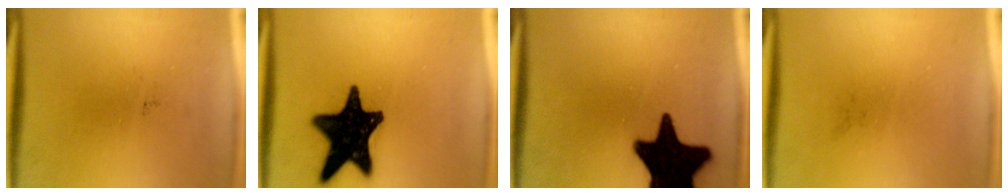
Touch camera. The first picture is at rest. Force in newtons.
{"total": 19.0}
{"total": 19.7}
{"total": 0.0}